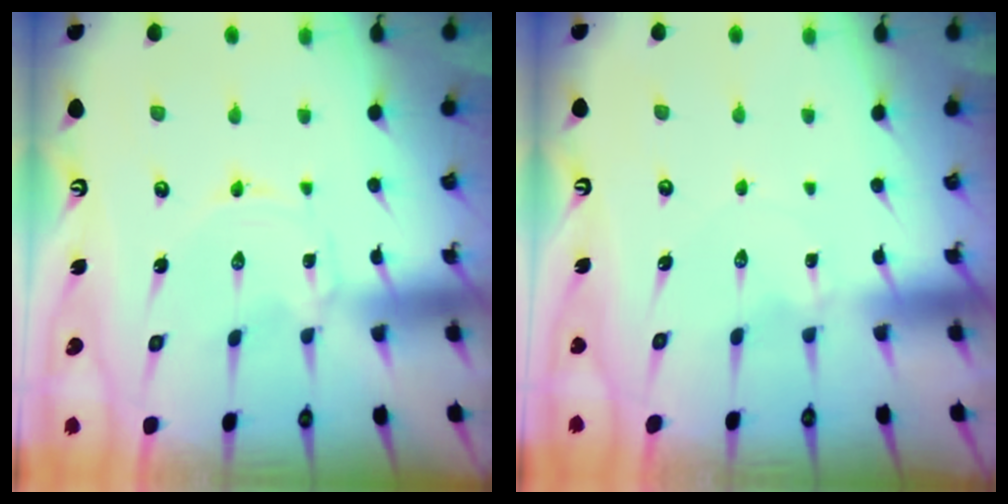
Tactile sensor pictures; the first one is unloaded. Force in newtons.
{"total": 1.0, "press": 1.0, "slide": 0.3}